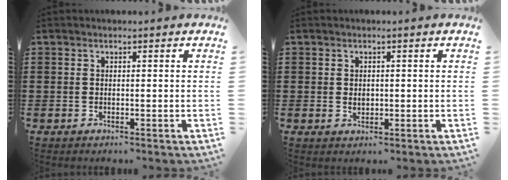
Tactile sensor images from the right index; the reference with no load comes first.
{"total": 1.1, "force": [0.1, 0.8, 0.7], "torque": [-0.016, 0.007, 0.001]}